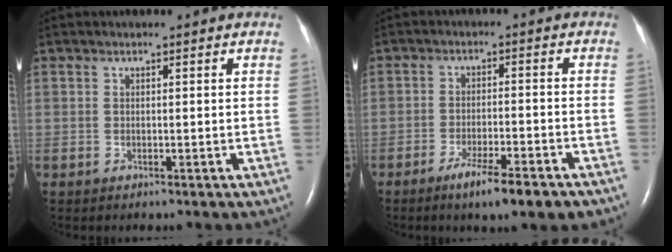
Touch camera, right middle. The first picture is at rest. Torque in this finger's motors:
{"motor_torque": [0.74, -0.69, 0.13, 0.06]}